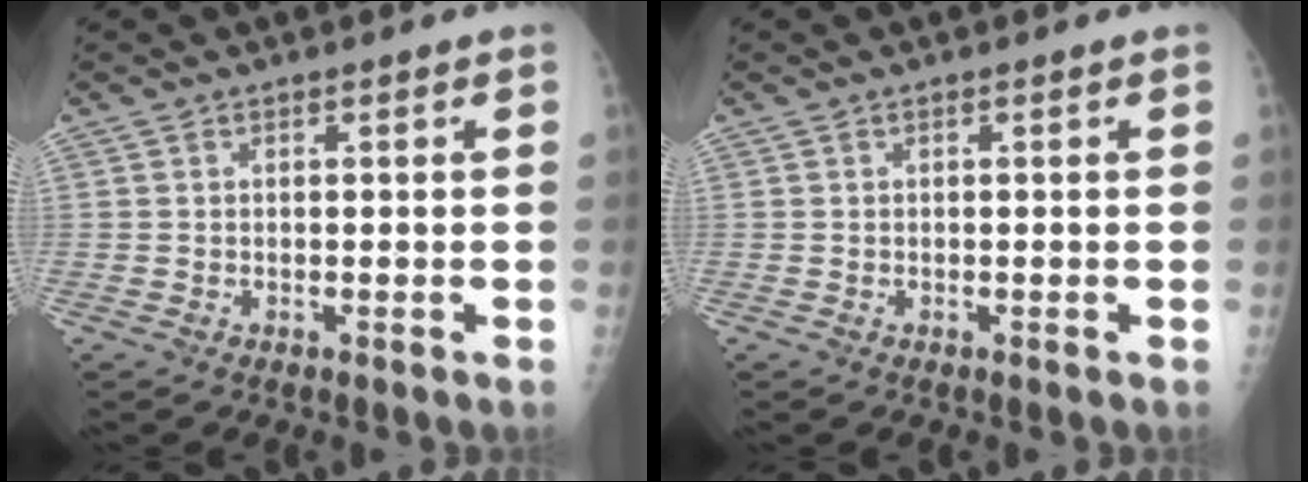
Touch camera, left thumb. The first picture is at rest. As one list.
[{"total": 0.0}]